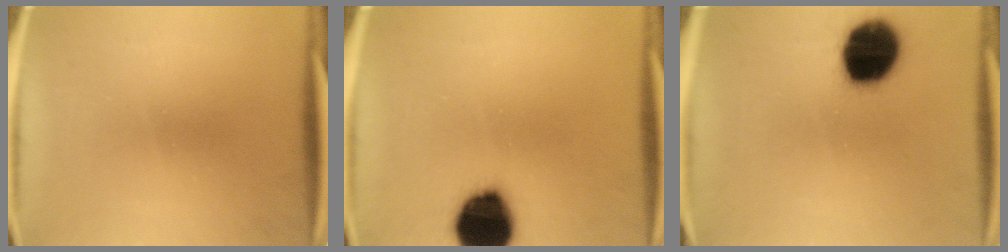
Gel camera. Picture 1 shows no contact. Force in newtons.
{"total": 17.1}
{"total": 18.2}